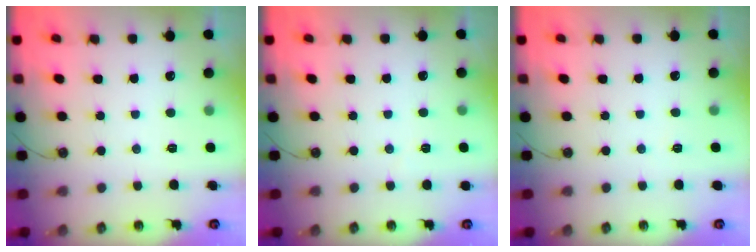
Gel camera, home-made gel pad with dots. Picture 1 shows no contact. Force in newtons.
{"total": 1.6, "press": 1.4, "slide": 0.6}
{"total": 3.4, "press": 2.7, "slide": 2.1}